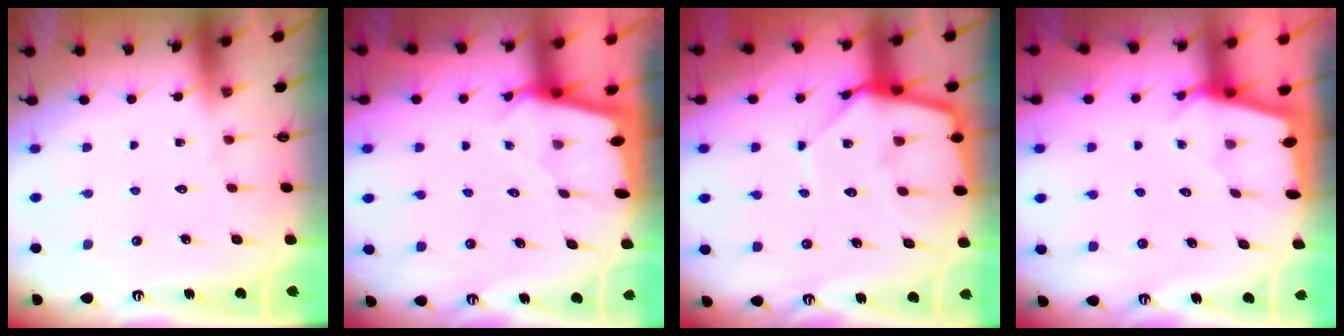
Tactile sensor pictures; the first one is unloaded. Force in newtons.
{"total": 1.5, "press": 1.5, "slide": 0.2}
{"total": 10.5, "press": 10.5, "slide": 0.9}
{"total": 2.0, "press": 2.0, "slide": 0.3}